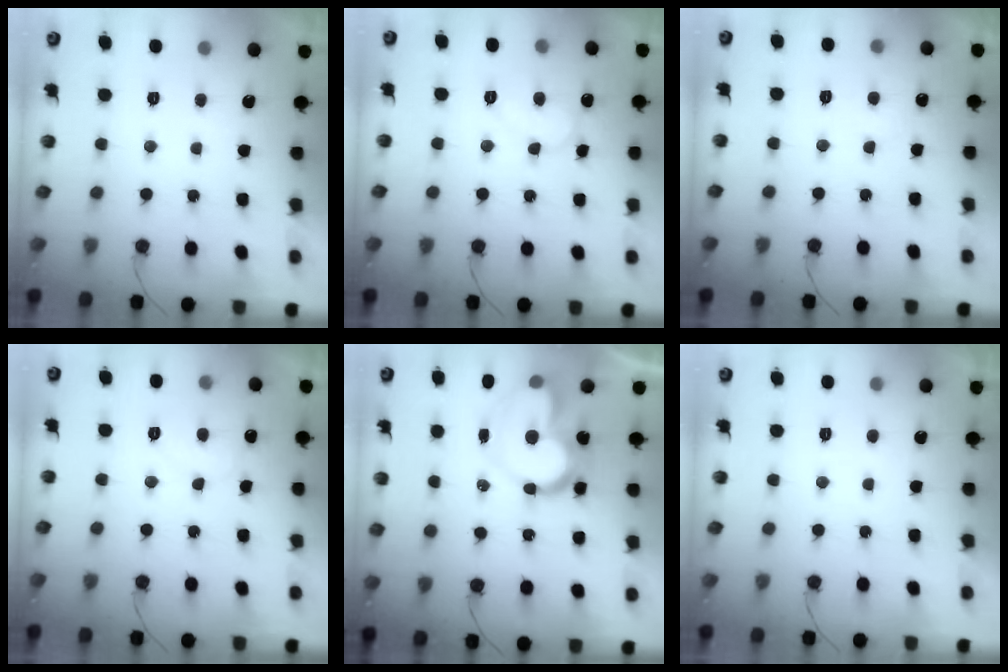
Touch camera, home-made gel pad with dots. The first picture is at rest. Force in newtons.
{"total": 8.7, "press": 8.6, "slide": 0.8}
{"total": 3.9, "press": 3.9, "slide": 0.2}
{"total": 8.3, "press": 8.3, "slide": 0.5}
{"total": 14.6, "press": 14.6, "slide": 1.3}
{"total": 1.8, "press": 1.8, "slide": 0.1}